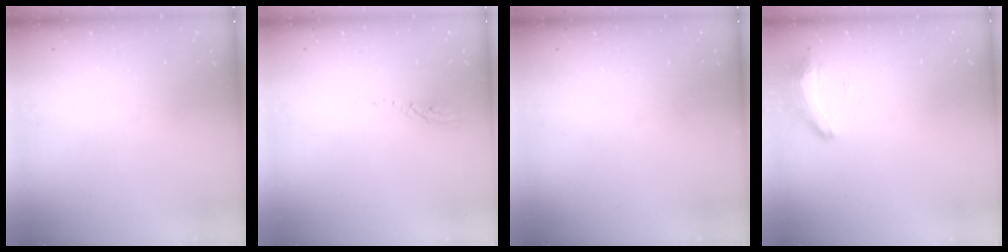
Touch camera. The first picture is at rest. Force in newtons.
{"total": 3.7, "press": 3.6, "slide": 0.4}
{"total": 0.0}
{"total": 8.3, "press": 8.2, "slide": 1.6}